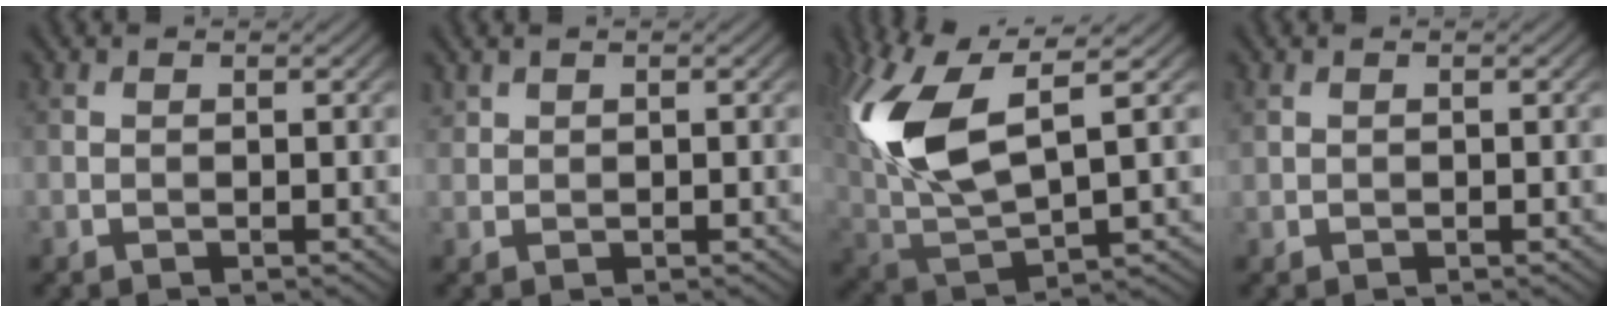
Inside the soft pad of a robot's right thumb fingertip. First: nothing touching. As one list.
[{"total": 1.2, "force": [1.0, 0.6, 0.2], "torque": [-0.009, 0.002, 0.027]}, {"total": 14.4, "force": [4.5, 6.2, 12.2], "torque": [-0.297, 0.006, 0.096]}, {"total": 0.6, "force": [0.5, 0.2, 0.2], "torque": [-0.009, 0.002, 0.013]}]